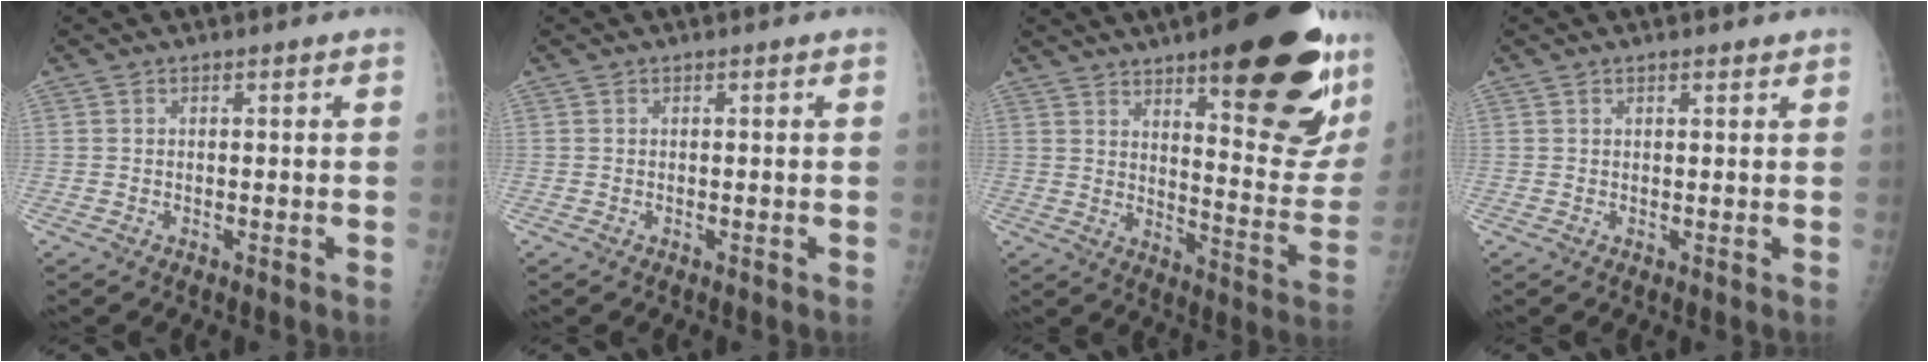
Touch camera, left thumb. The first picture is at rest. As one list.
[{"total": 0.0}, {"total": 27.7, "force": [15.5, 7.6, 21.7], "torque": [-0.237, -0.069, 0.219]}, {"total": 1.1, "force": [0.8, 0.3, 0.6], "torque": [-0.008, -0.004, 0.013]}]